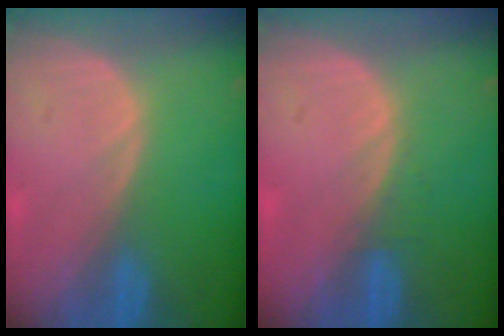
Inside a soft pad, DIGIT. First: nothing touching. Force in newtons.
{"total": 1.0, "press": 0.9, "slide": 0.3}